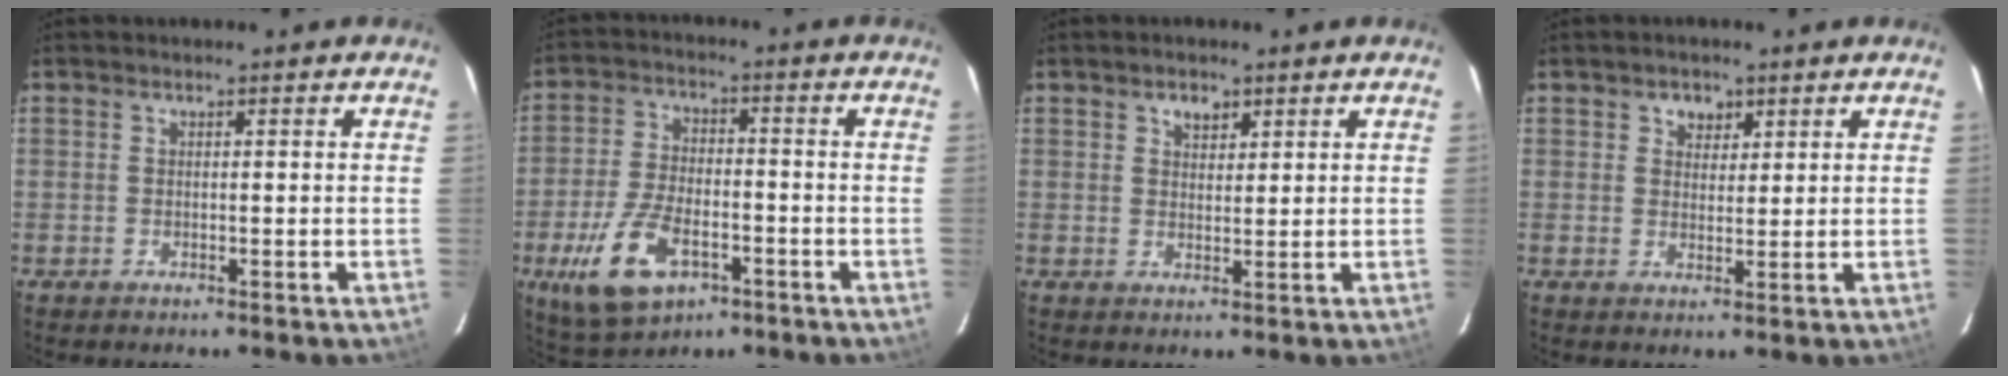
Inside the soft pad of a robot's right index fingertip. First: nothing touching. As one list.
[{"total": 12.9, "force": [-5.8, 6.6, 9.4], "torque": [-0.208, -0.013, -0.098]}, {"total": 2.6, "force": [1.5, 1.8, 1.1], "torque": [-0.013, 0.006, 0.026]}, {"total": 3.0, "force": [1.6, 2.5, 0.8], "torque": [-0.002, 0.005, 0.026]}]